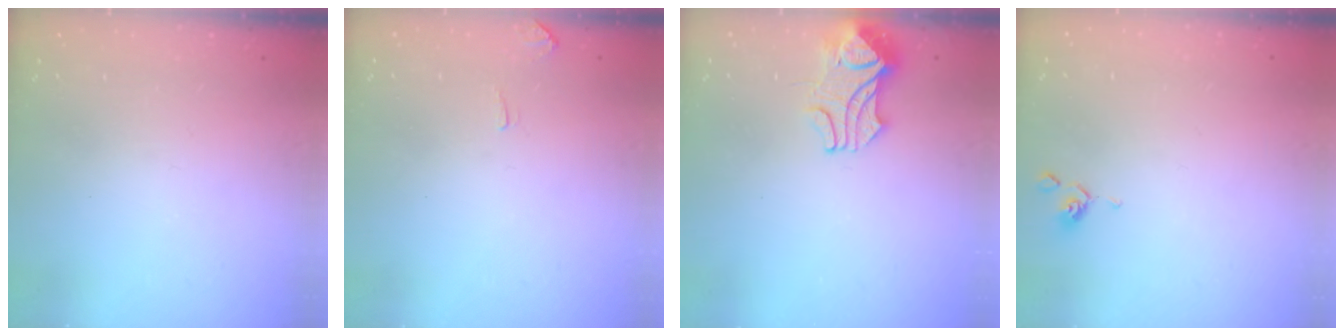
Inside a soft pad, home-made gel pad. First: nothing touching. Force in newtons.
{"total": 3.7, "press": 3.7, "slide": 0.4}
{"total": 2.3, "press": 2.2, "slide": 0.9}
{"total": 1.8, "press": 1.8, "slide": 0.1}